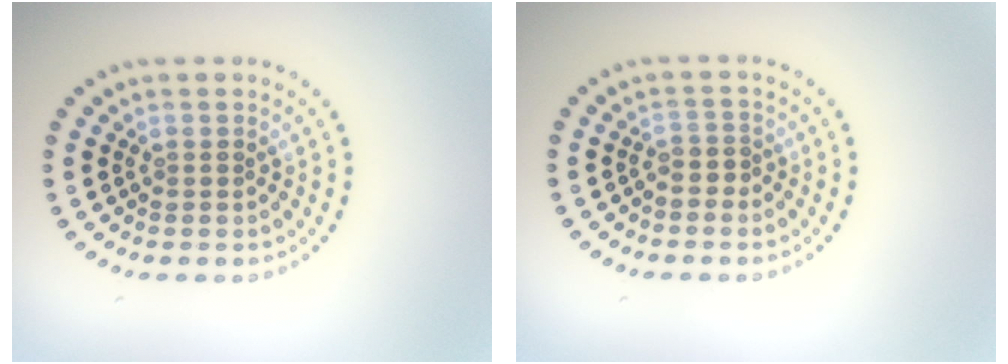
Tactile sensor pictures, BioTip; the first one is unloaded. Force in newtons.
{"total": 1.2, "press": 0.8, "slide": 0.8}